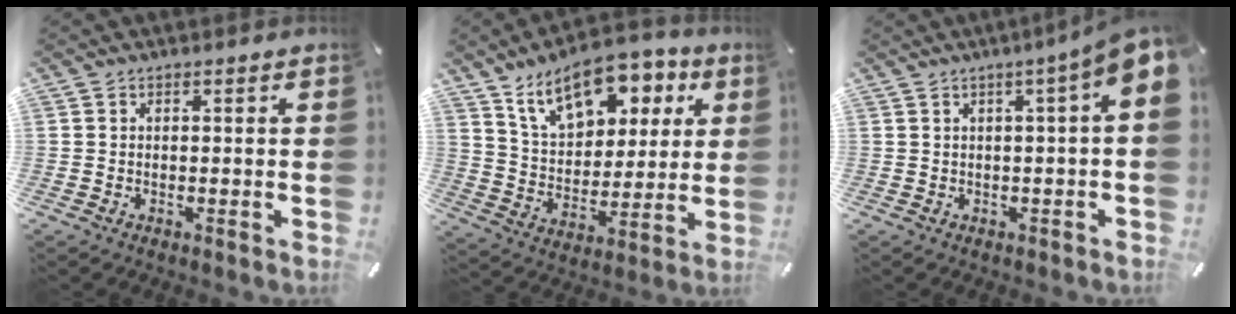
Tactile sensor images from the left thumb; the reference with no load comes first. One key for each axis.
{"total": 16.2, "fx": 10.0, "fy": 9.5, "fz": 8.5, "tx": -0.145, "ty": -0.045, "tz": 0.180}
{"total": 7.7, "fx": 2.8, "fy": 0.7, "fz": 7.2, "tx": -0.116, "ty": -0.021, "tz": 0.048}